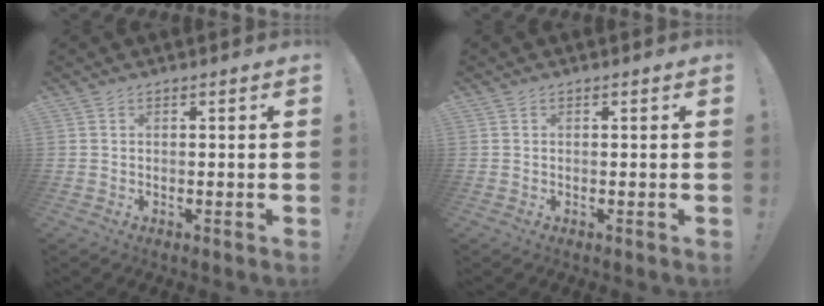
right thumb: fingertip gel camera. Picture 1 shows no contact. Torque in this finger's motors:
{"motor_torque": [-0.03, -0.09, -0.05, 0.15, 0.12]}